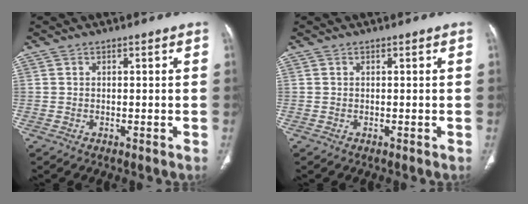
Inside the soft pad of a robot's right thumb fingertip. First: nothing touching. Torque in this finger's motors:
{"motor_torque": [-0.01, -0.01, -0.27, 0.05, 0.00]}